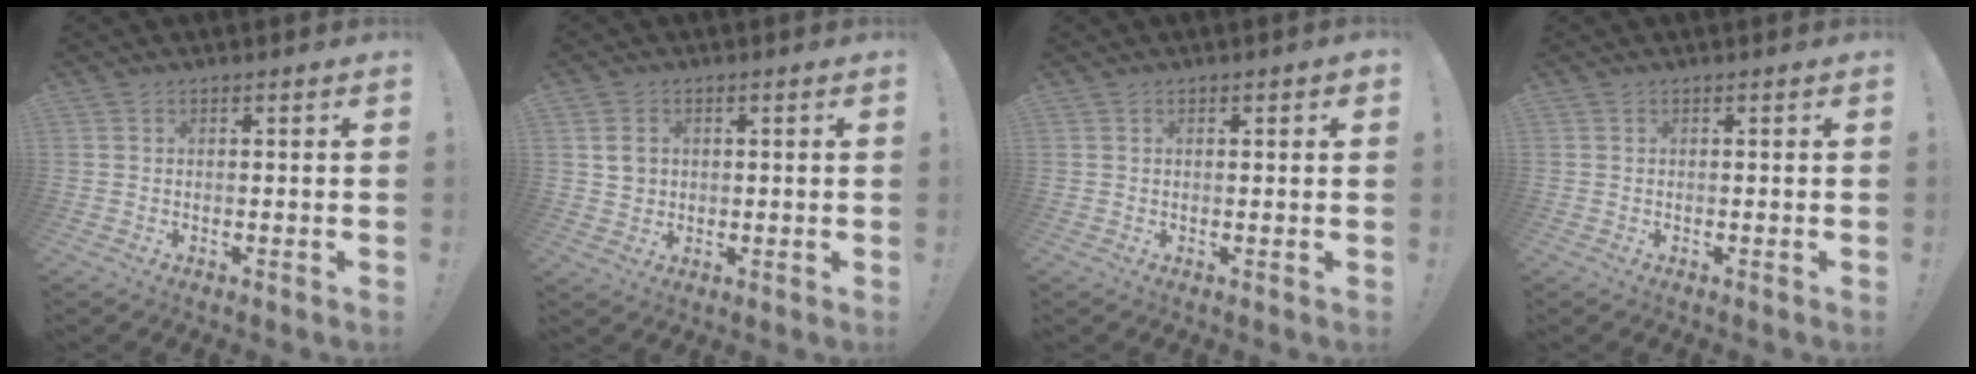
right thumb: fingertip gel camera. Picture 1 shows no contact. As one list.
[{"total": 4.4, "force": [1.0, 3.9, 1.7], "torque": [-0.015, 0.004, 0.018]}, {"total": 0.6, "force": [0.3, 0.4, 0.3], "torque": [-0.003, -0.001, 0.005]}, {"total": 0.0}]